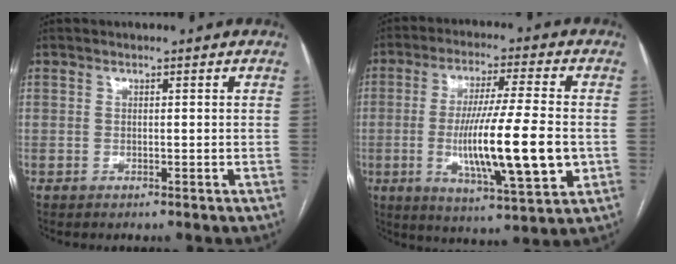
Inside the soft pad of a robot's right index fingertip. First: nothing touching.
{"total": 16.5, "force": [-2.5, 1.5, 16.3], "torque": [-0.290, -0.017, -0.040]}